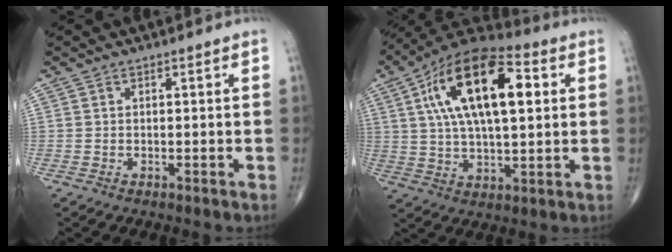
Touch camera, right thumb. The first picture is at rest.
{"total": 21.1, "force": [5.5, 9.4, 18.0], "torque": [-0.304, 0.015, 0.081]}